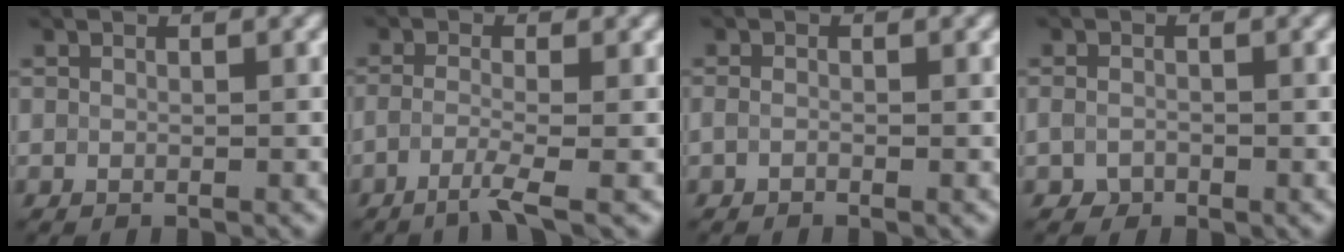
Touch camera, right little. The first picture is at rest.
{"total": 2.7, "force": [-2.0, 0.0, 1.8], "torque": [-0.026, 0.002, -0.047]}
{"total": 1.2, "force": [-1.1, 0.1, 0.5], "torque": [-0.009, -0.001, -0.015]}
{"total": 1.6, "force": [-1.2, 1.0, 0.3], "torque": [-0.006, 0.000, -0.019]}